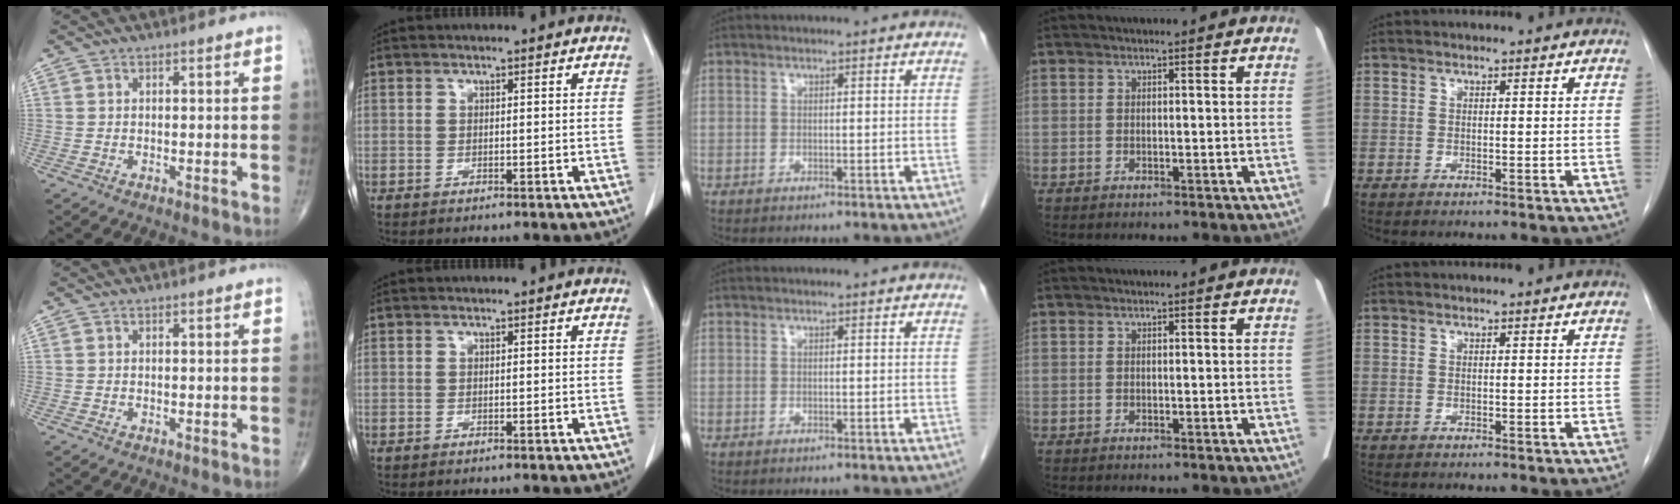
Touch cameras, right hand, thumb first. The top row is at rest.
{}